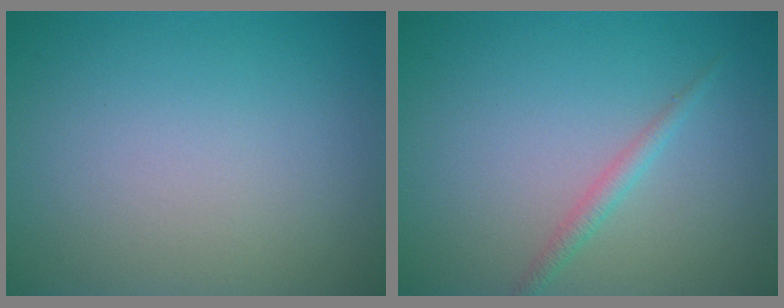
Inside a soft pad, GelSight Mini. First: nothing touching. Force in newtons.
{"total": 1.3, "press": 1.3, "slide": 0.1}